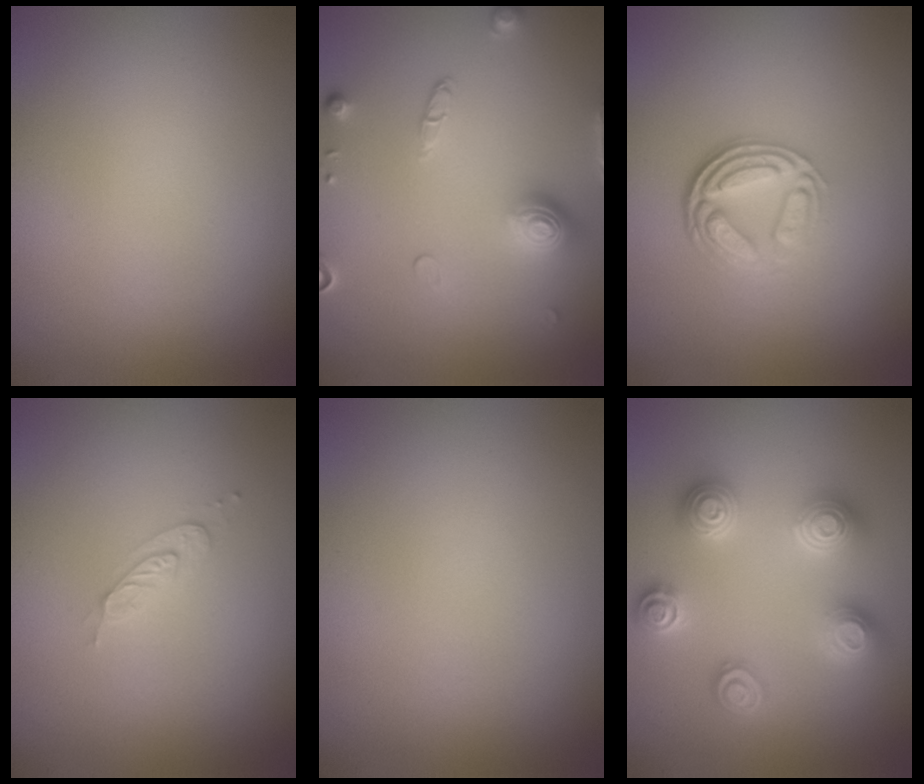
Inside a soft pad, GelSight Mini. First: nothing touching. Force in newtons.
{"total": 3.3, "press": 3.1, "slide": 1.1}
{"total": 4.6, "press": 3.4, "slide": 3.1}
{"total": 1.7, "press": 1.6, "slide": 0.2}
{"total": 0.0}
{"total": 4.8, "press": 4.8, "slide": 0.6}